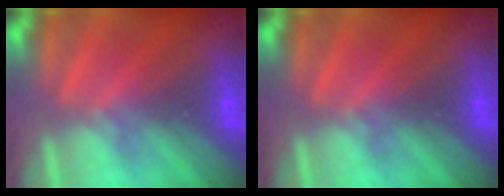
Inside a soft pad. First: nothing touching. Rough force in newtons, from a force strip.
{"total": 0.0}